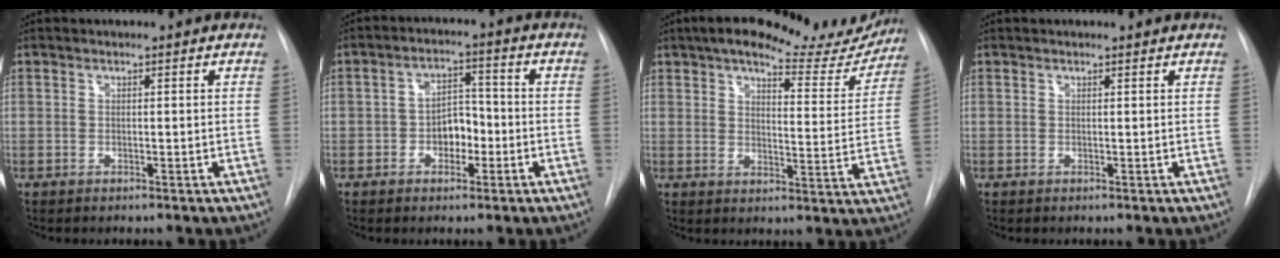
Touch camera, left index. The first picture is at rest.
{"total": 5.0, "force": [-1.6, 3.1, 3.6], "torque": [-0.055, 0.017, -0.027]}
{"total": 19.2, "force": [16.5, 5.3, 8.2], "torque": [-0.104, -0.012, 0.200]}
{"total": 0.9, "force": [0.9, 0.0, 0.0], "torque": [-0.006, 0.005, 0.011]}